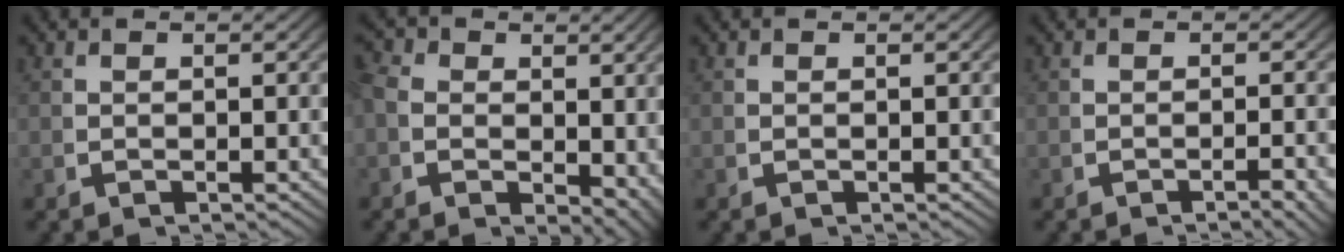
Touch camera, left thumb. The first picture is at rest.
{"total": 5.1, "force": [0.4, 3.8, 3.4], "torque": [-0.055, -0.023, 0.012]}
{"total": 0.0}
{"total": 2.5, "force": [-1.6, 0.5, 1.8], "torque": [-0.028, 0.002, -0.026]}